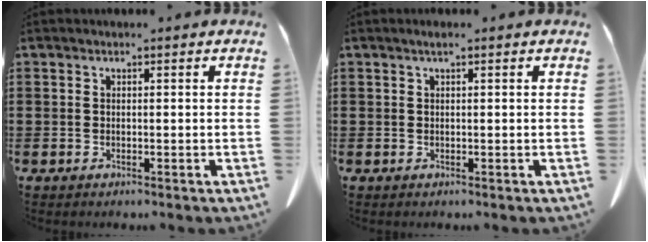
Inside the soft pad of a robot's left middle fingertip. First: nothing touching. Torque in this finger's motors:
{"motor_torque": [0.41, 0.34, -0.02, 0.02]}